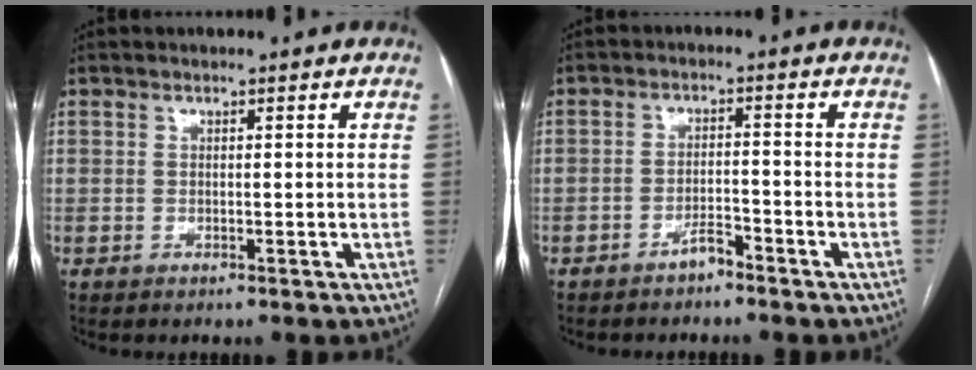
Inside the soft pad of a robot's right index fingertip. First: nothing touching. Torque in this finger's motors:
{"motor_torque": [0.20, -0.21, 0.11, 0.02]}